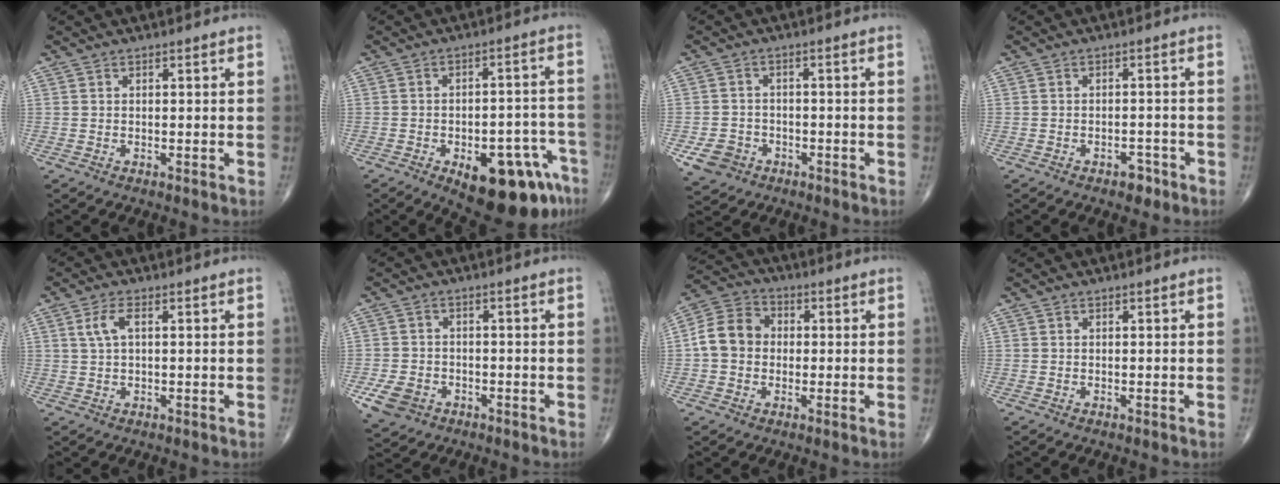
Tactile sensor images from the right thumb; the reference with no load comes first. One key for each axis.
{"total": 17.4, "fx": -9.1, "fy": 7.4, "fz": 12.9, "tx": -0.113, "ty": 0.053, "tz": -0.109}
{"total": 5.5, "fx": -2.5, "fy": 4.6, "fz": 1.7, "tx": -0.022, "ty": 0.014, "tz": -0.038}
{"total": 2.6, "fx": -1.8, "fy": 1.5, "fz": 1.3, "tx": -0.004, "ty": 0.010, "tz": -0.022}
{"total": 3.5, "fx": 1.0, "fy": 1.4, "fz": 3.1, "tx": -0.073, "ty": 0.011, "tz": 0.019}
{"total": 6.0, "fx": -2.8, "fy": 4.6, "fz": 2.6, "tx": -0.050, "ty": 0.011, "tz": -0.042}
{"total": 8.9, "fx": -0.1, "fy": 7.4, "fz": 4.9, "tx": -0.079, "ty": 0.028, "tz": -0.016}
{"total": 0.0}